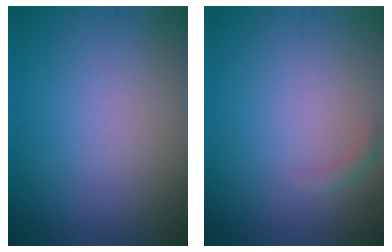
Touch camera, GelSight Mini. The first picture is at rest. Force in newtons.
{"total": 0.8, "press": 0.8, "slide": 0.0}